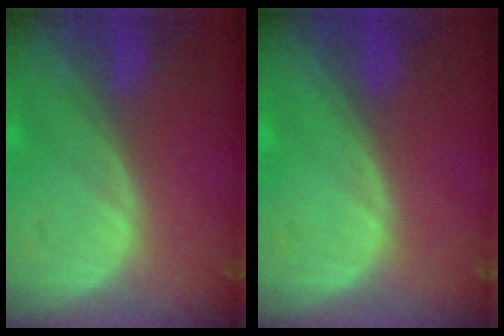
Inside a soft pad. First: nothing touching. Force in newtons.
{"total": 0.0}